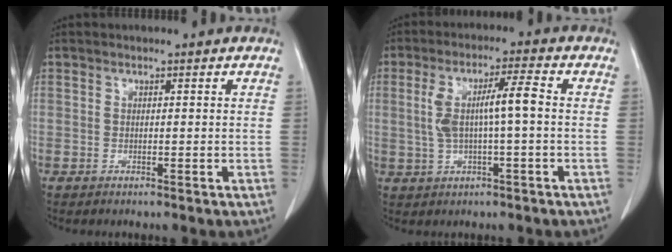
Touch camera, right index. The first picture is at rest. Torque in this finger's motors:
{"motor_torque": [0.94, 0.05, 0.34, 0.10]}